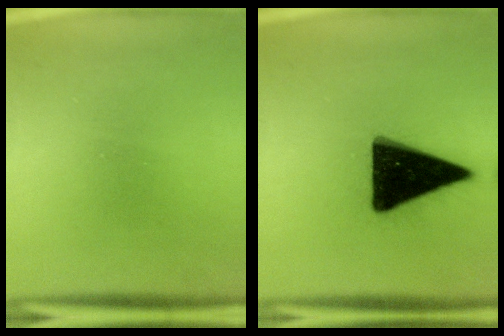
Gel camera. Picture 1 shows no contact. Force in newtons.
{"total": 18.5}